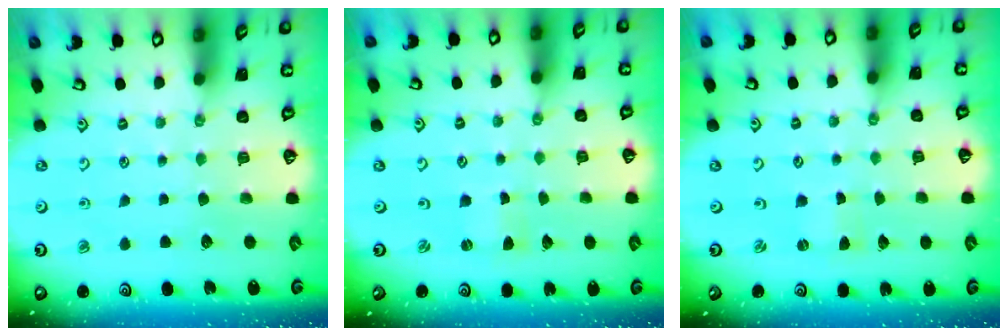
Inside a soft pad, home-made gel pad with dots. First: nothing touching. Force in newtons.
{"total": 0.0}
{"total": 0.0}